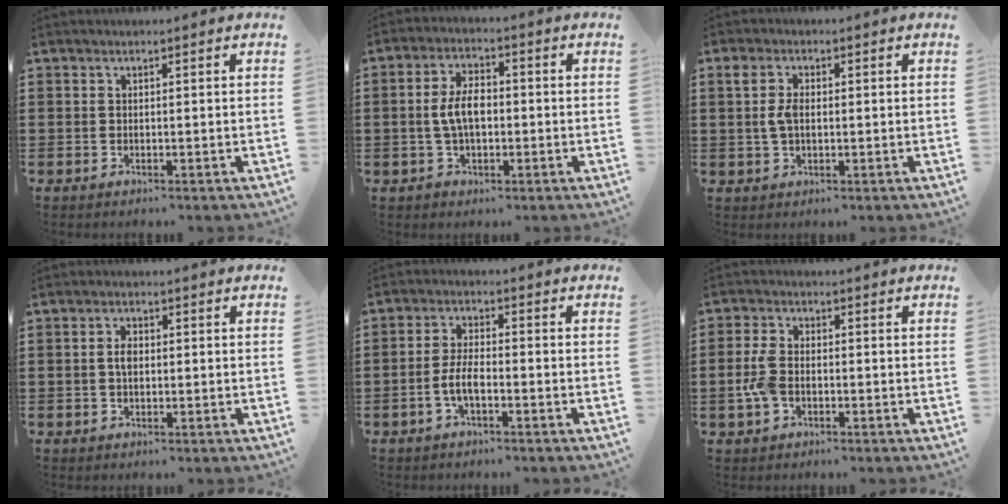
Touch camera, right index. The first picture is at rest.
{"total": 6.0, "force": [-0.4, 3.5, 4.9], "torque": [-0.106, 0.005, -0.012]}
{"total": 3.6, "force": [0.4, 2.1, 3.0], "torque": [-0.070, 0.009, 0.002]}
{"total": 2.1, "force": [0.0, 1.1, 1.7], "torque": [-0.034, 0.006, -0.001]}
{"total": 4.4, "force": [-1.8, 1.4, 3.8], "torque": [-0.094, -0.006, -0.041]}
{"total": 4.7, "force": [-1.1, 2.7, 3.7], "torque": [-0.102, -0.006, -0.029]}